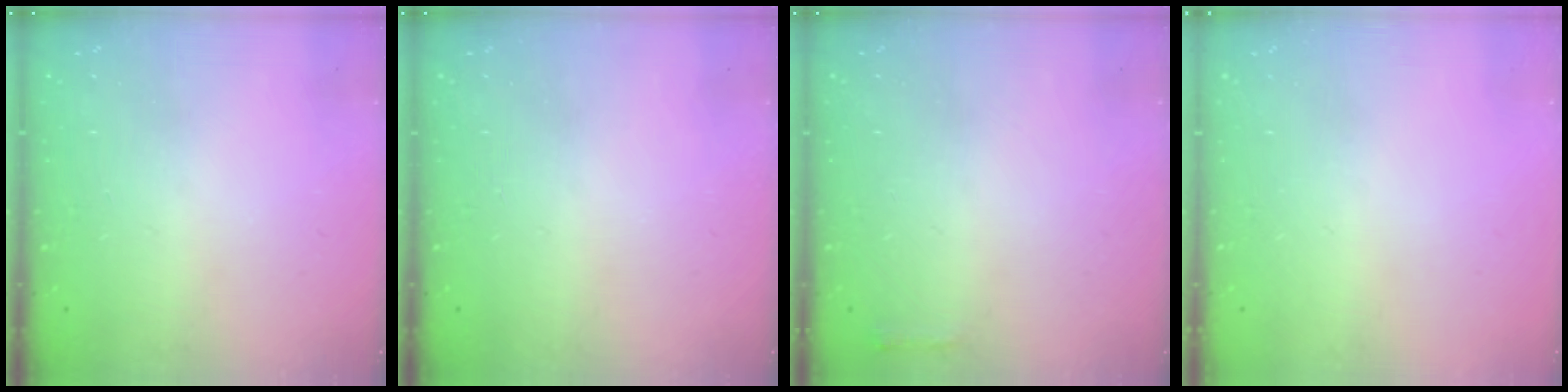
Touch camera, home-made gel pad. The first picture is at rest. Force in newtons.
{"total": 0.0}
{"total": 2.3, "press": 2.3, "slide": 0.5}
{"total": 0.0}